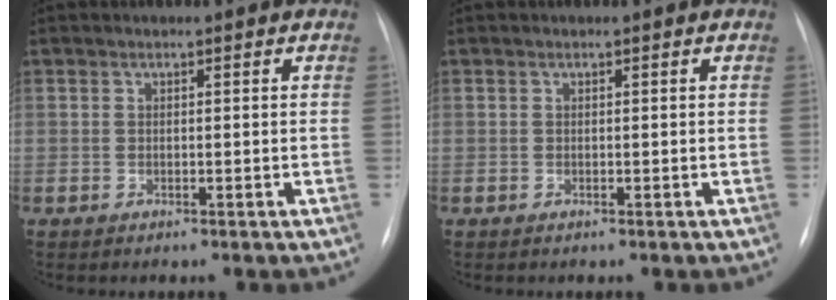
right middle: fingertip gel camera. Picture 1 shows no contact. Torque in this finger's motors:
{"motor_torque": [0.00, 0.00, 0.01, 0.00]}